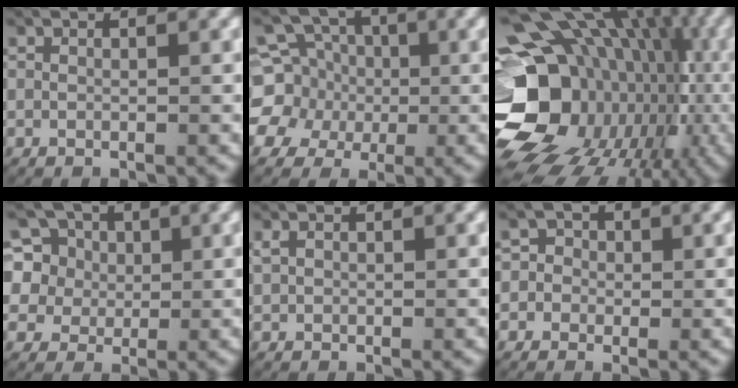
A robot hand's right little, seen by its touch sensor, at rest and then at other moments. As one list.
[{"total": 11.4, "force": [0.2, 10.4, 4.6], "torque": [-0.134, -0.042, 0.003]}, {"total": 22.3, "force": [-2.3, 16.5, 14.8], "torque": [-0.262, -0.054, -0.018]}, {"total": 9.5, "force": [0.6, 8.7, 3.7], "torque": [-0.124, -0.032, 0.013]}, {"total": 0.5, "force": [0.3, 0.3, 0.3], "torque": [-0.010, 0.000, 0.007]}, {"total": 6.1, "force": [-0.3, 5.8, 1.8], "torque": [-0.053, -0.006, -0.021]}]